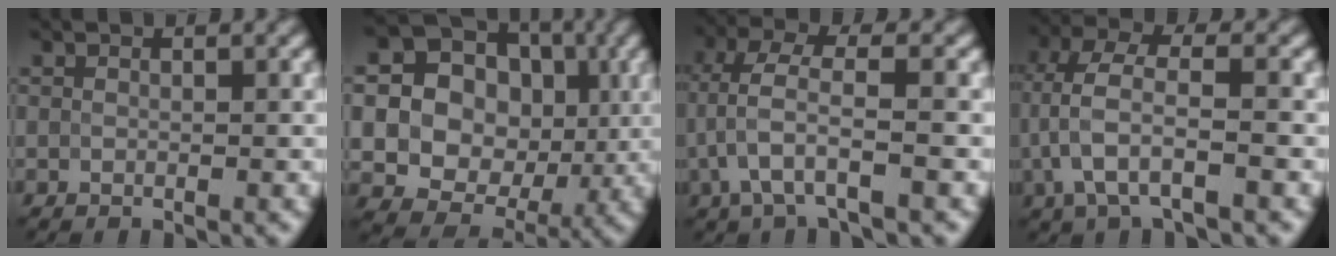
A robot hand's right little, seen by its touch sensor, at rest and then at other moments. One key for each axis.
{"total": 15.8, "fx": 1.2, "fy": 14.6, "fz": 6.0, "tx": -0.128, "ty": 0.033, "tz": 0.003}
{"total": 4.6, "fx": -0.9, "fy": 1.3, "fz": 4.3, "tx": -0.086, "ty": 0.014, "tz": -0.017}
{"total": 5.3, "fx": -0.8, "fy": 2.1, "fz": 4.8, "tx": -0.095, "ty": 0.014, "tz": -0.017}